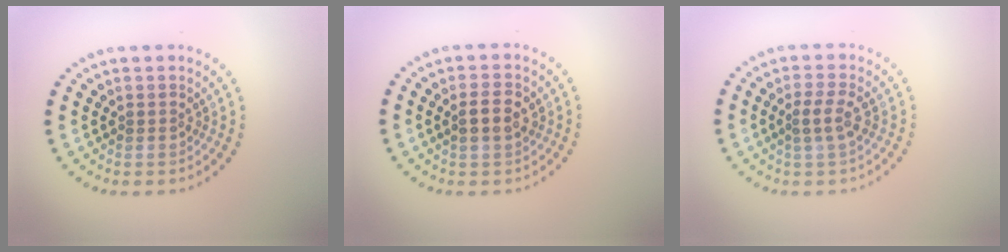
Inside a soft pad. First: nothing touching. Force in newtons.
{"total": 2.4, "press": 2.4, "slide": 0.4}
{"total": 2.0, "press": 1.8, "slide": 0.9}